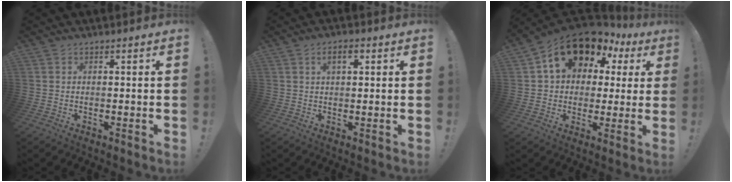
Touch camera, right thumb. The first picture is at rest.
{"total": 3.7, "force": [1.4, 1.7, 3.0], "torque": [-0.040, -0.002, 0.018]}
{"total": 14.6, "force": [8.4, 9.4, 7.3], "torque": [-0.109, -0.053, 0.151]}